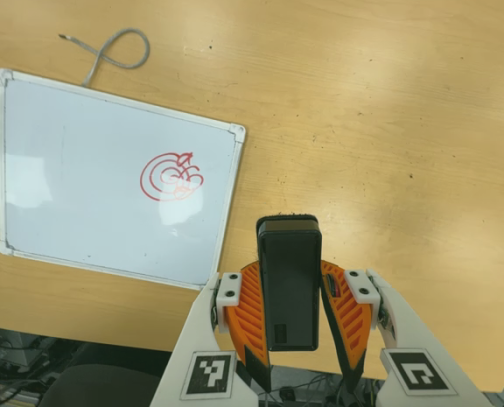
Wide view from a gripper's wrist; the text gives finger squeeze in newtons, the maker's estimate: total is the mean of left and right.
{"total": 7.3, "left": 5.7, "right": 8.9}